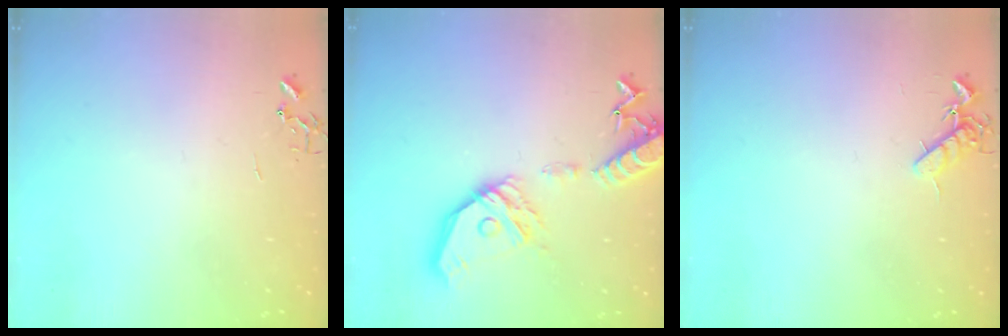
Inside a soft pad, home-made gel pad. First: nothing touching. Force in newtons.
{"total": 20.0, "press": 19.7, "slide": 3.5}
{"total": 7.7, "press": 7.7, "slide": 1.1}